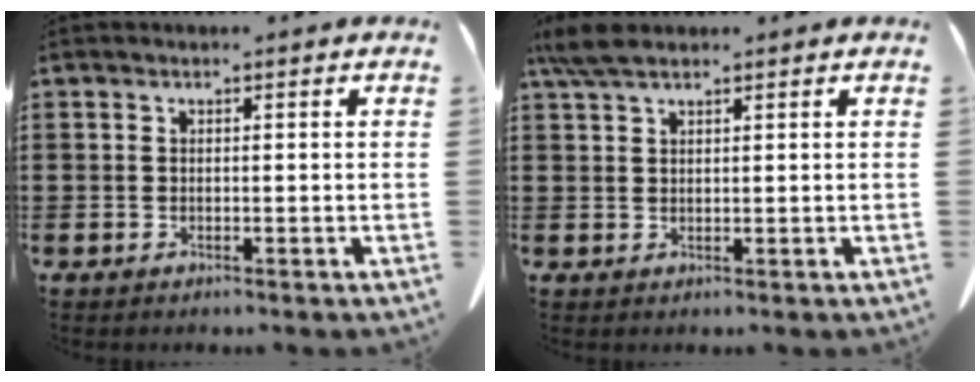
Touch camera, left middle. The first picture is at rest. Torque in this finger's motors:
{"motor_torque": [0.60, 0.49, 0.06, 0.06]}